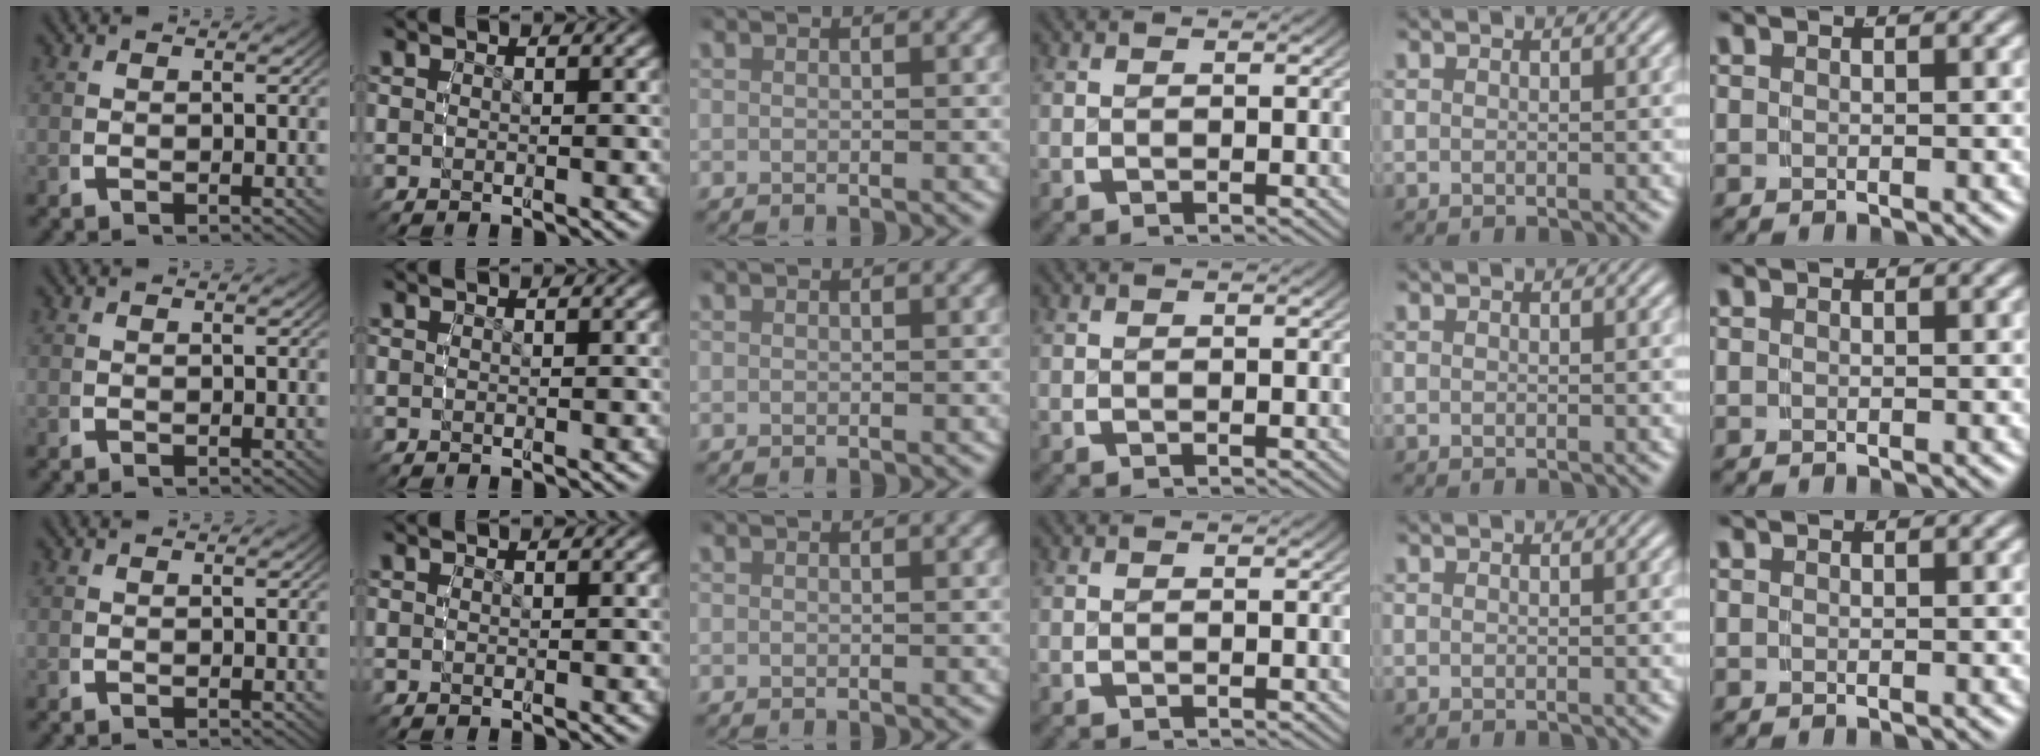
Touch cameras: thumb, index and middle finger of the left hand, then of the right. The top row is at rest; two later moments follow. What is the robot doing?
{"motion": "reach", "object": "shirt"}